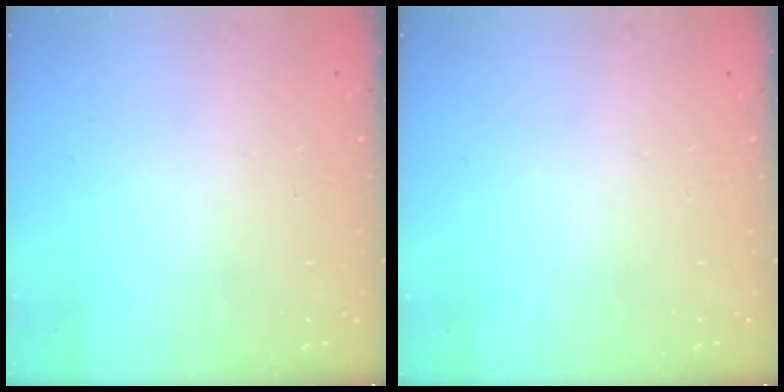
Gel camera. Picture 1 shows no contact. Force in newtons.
{"total": 0.0}